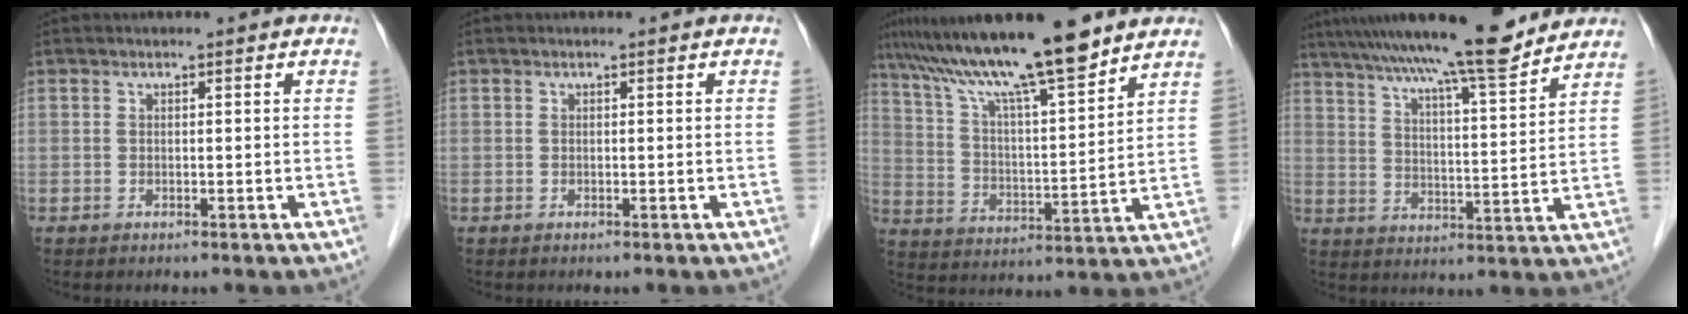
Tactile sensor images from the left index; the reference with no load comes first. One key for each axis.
{"total": 0.0}
{"total": 17.3, "fx": 13.7, "fy": 1.1, "fz": 10.5, "tx": -0.180, "ty": 0.019, "tz": 0.239}
{"total": 16.8, "fx": 14.5, "fy": 0.4, "fz": 8.5, "tx": -0.139, "ty": 0.015, "tz": 0.219}